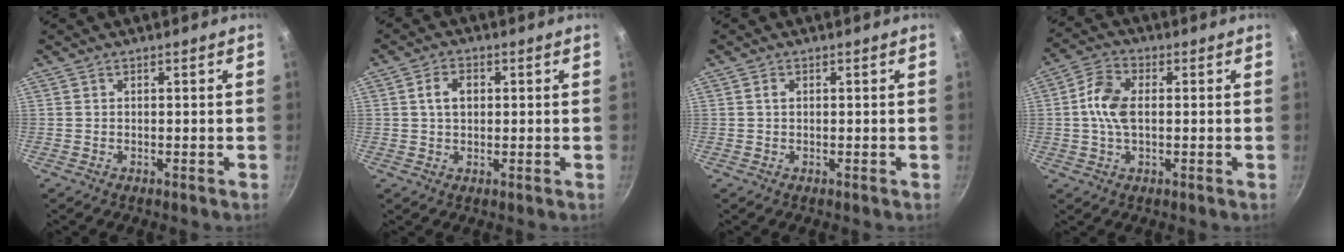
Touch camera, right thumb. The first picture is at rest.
{"total": 4.2, "force": [0.7, 2.9, 2.9], "torque": [-0.038, 0.006, 0.009]}
{"total": 0.8, "force": [0.2, 0.5, 0.5], "torque": [-0.009, 0.003, 0.003]}
{"total": 7.6, "force": [0.4, 4.4, 6.2], "torque": [-0.123, 0.018, -0.001]}